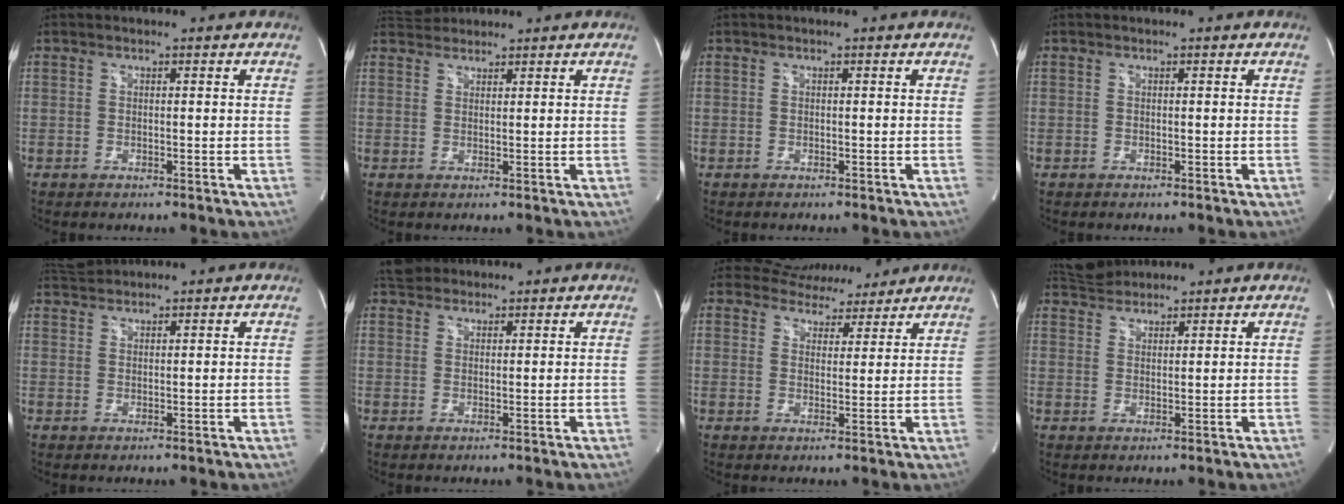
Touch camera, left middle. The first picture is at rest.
{"total": 3.3, "force": [3.2, 0.8, 0.1], "torque": [-0.011, 0.026, 0.061]}
{"total": 0.0}
{"total": 0.0}
{"total": 2.8, "force": [2.8, 0.1, -0.1], "torque": [-0.010, 0.019, 0.059]}
{"total": 3.5, "force": [3.1, 1.7, 0.3], "torque": [-0.012, 0.022, 0.053]}
{"total": 9.0, "force": [8.2, 3.6, 0.9], "torque": [-0.007, 0.014, 0.107]}
{"total": 4.8, "force": [4.6, 1.2, 0.6], "torque": [-0.019, 0.026, 0.088]}